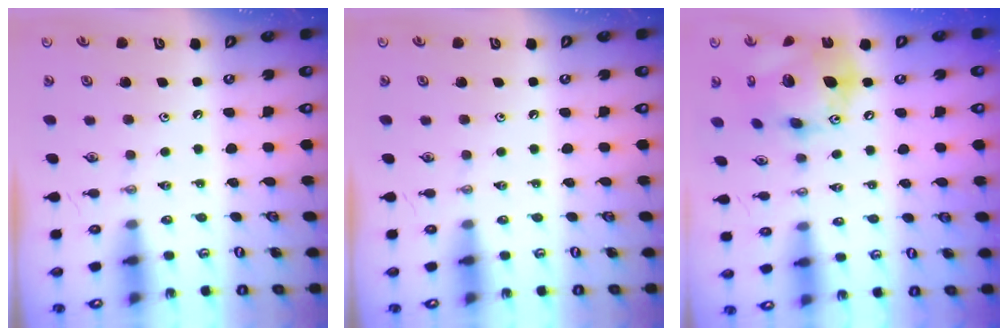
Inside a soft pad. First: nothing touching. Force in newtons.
{"total": 0.0}
{"total": 18.3, "press": 18.2, "slide": 2.3}